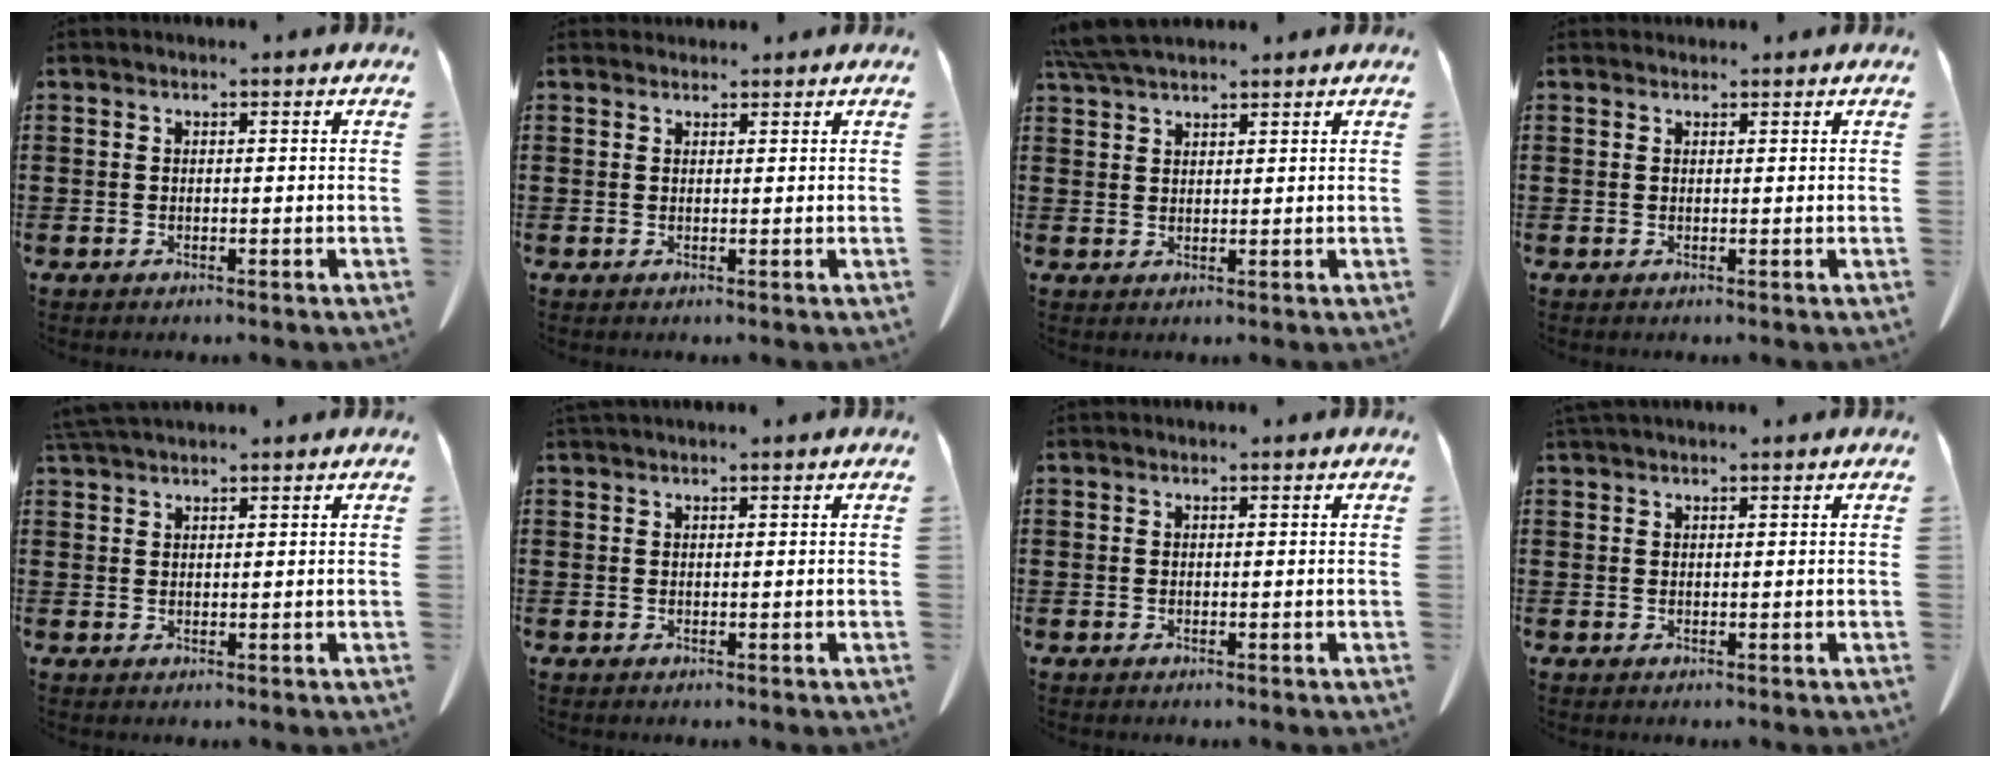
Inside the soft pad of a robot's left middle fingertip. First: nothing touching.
{"total": 1.1, "force": [1.1, 0.3, 0.0], "torque": [-0.004, -0.001, 0.022]}
{"total": 5.0, "force": [4.3, 0.8, 2.3], "torque": [-0.058, -0.003, 0.082]}
{"total": 0.8, "force": [0.7, 0.2, 0.1], "torque": [-0.004, -0.002, 0.016]}
{"total": 2.5, "force": [2.3, 0.3, 0.9], "torque": [-0.023, -0.001, 0.046]}
{"total": 0.7, "force": [0.7, 0.0, 0.2], "torque": [-0.006, -0.003, 0.015]}
{"total": 0.0}
{"total": 0.9, "force": [0.9, 0.1, 0.2], "torque": [-0.008, -0.002, 0.018]}